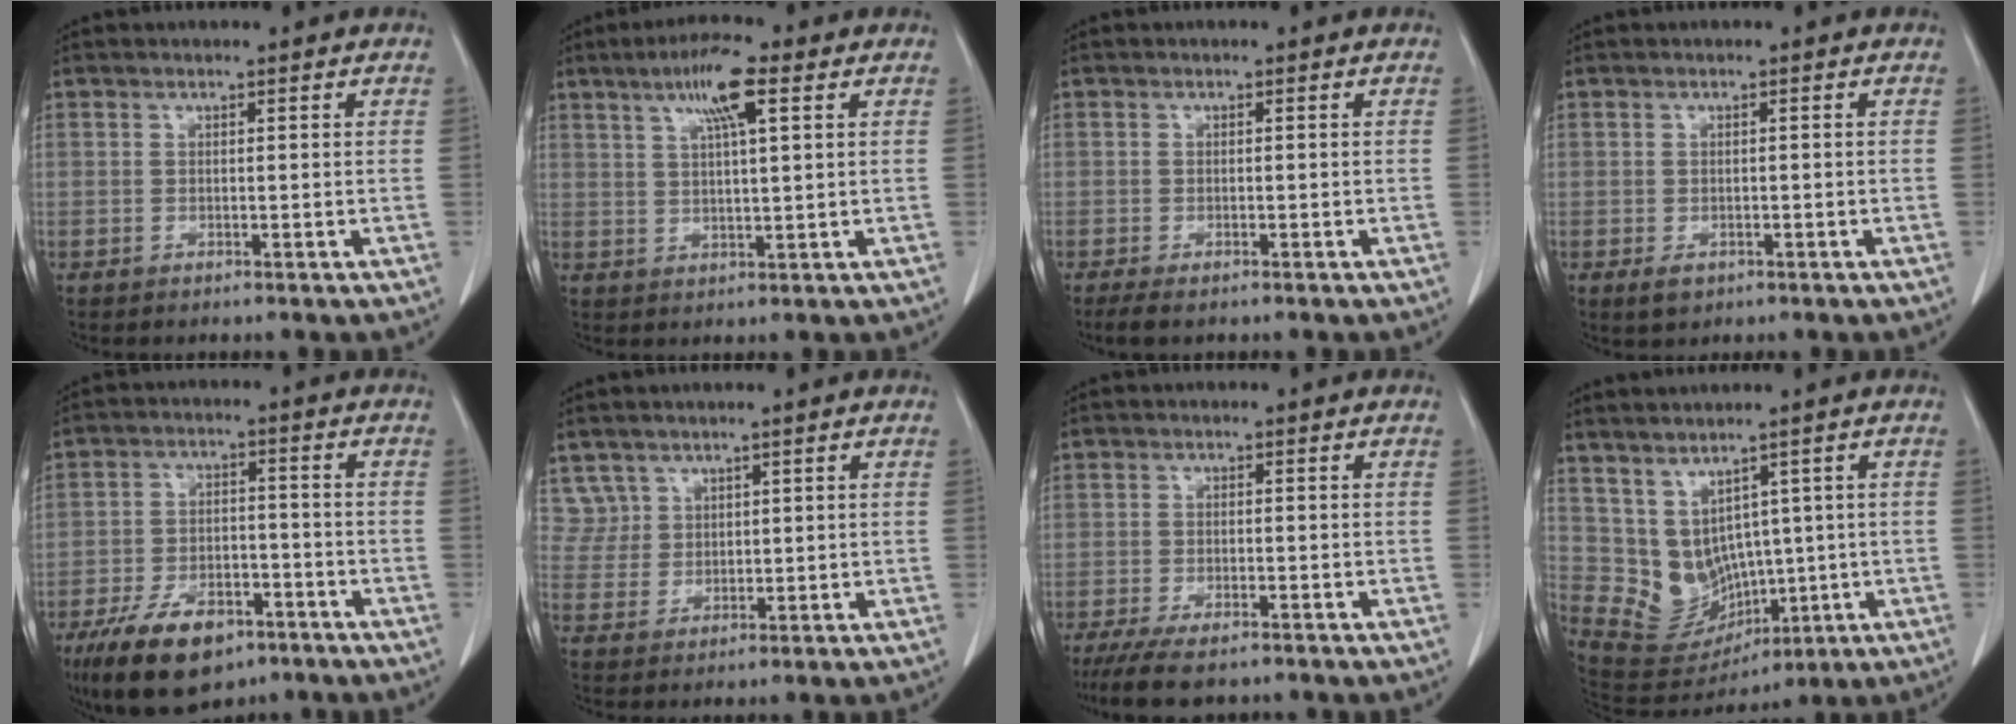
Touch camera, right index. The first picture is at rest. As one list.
[{"total": 7.4, "force": [3.7, 1.0, 6.3], "torque": [-0.115, 0.009, 0.062]}, {"total": 2.7, "force": [-1.9, 0.8, 1.8], "torque": [-0.037, -0.006, -0.033]}, {"total": 2.4, "force": [-1.3, 1.5, 1.4], "torque": [-0.024, -0.001, -0.014]}, {"total": 12.7, "force": [-8.2, 5.8, 7.7], "torque": [-0.142, -0.003, -0.139]}, {"total": 3.6, "force": [2.2, 2.9, -0.6], "torque": [0.026, 0.007, 0.039]}, {"total": 7.8, "force": [-6.1, 2.0, 4.4], "torque": [-0.073, -0.016, -0.102]}, {"total": 9.2, "force": [1.1, 7.8, 4.7], "torque": [-0.083, 0.021, 0.061]}]